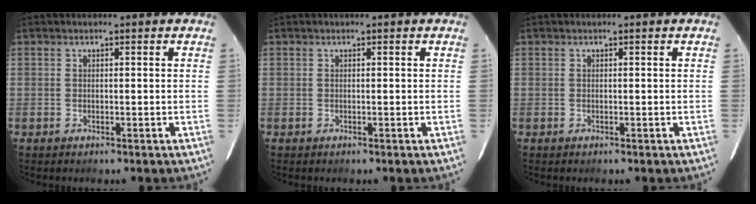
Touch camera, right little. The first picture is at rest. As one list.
[{"total": 0.0}, {"total": 0.0}]